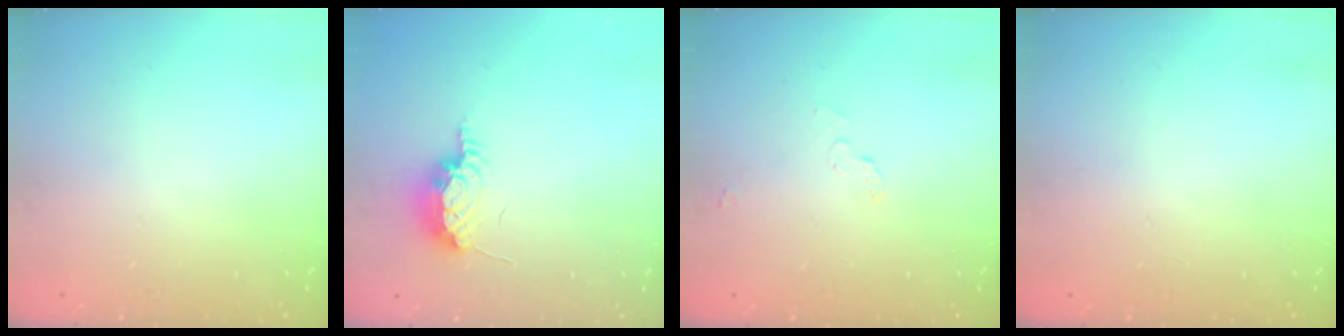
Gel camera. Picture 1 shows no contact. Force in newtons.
{"total": 8.7, "press": 7.8, "slide": 4.0}
{"total": 3.3, "press": 3.1, "slide": 1.2}
{"total": 1.1, "press": 1.1, "slide": 0.3}